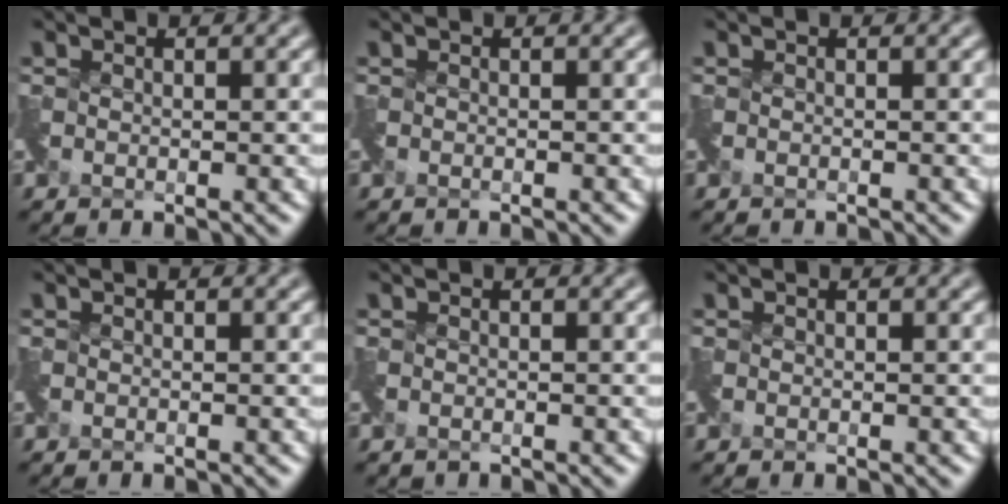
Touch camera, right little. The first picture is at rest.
{"total": 0.7, "force": [-0.6, -0.1, -0.2], "torque": [0.002, -0.010, -0.017]}
{"total": 0.7, "force": [-0.7, -0.1, -0.2], "torque": [0.003, -0.010, -0.018]}
{"total": 0.0}
{"total": 0.7, "force": [-0.5, 0.4, 0.1], "torque": [-0.004, -0.008, -0.015]}
{"total": 0.0}